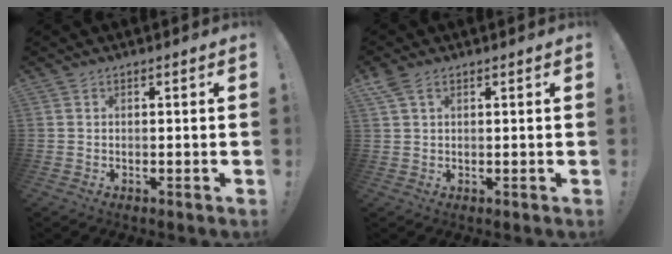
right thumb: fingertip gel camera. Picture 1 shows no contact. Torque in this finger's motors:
{"motor_torque": [-0.16, 0.42, 0.24, -0.17, 0.13]}